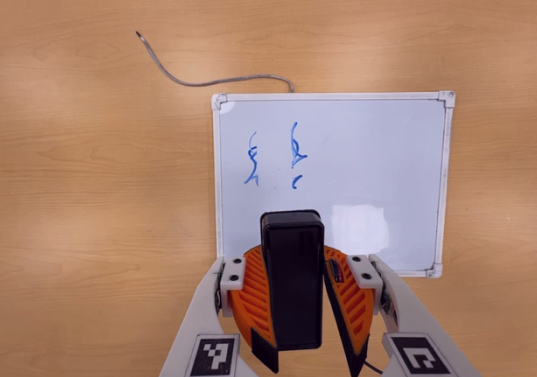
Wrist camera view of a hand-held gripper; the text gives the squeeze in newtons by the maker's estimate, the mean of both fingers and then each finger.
{"total": 9.3, "left": 9.5, "right": 9.1}